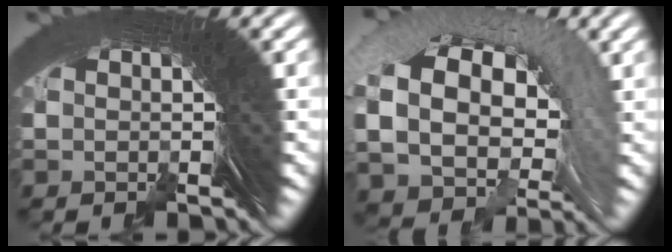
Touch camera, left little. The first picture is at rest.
{"total": 10.3, "force": [1.5, 7.0, 7.5], "torque": [-0.140, -0.015, 0.030]}